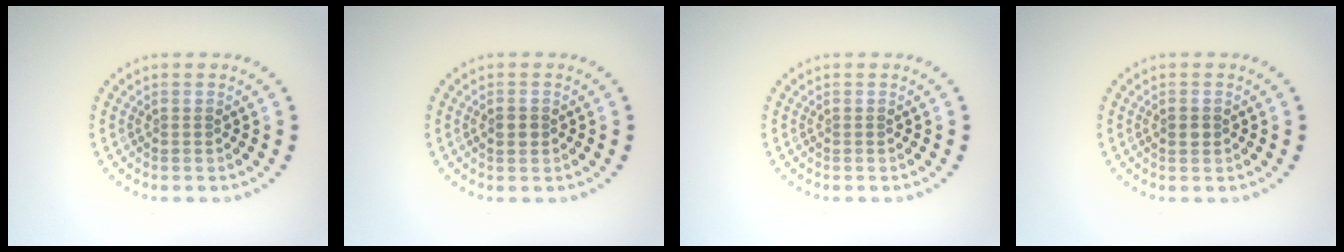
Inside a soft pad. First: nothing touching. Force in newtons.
{"total": 1.5, "press": 1.5, "slide": 0.1}
{"total": 0.0}
{"total": 1.3, "press": 1.3, "slide": 0.1}